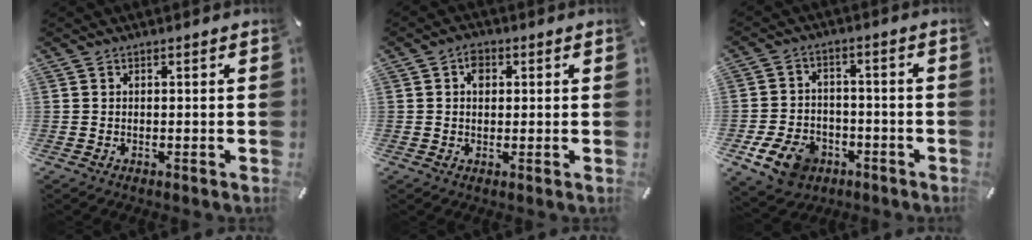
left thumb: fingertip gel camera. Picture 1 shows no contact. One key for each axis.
{"total": 3.4, "fx": 0.8, "fy": 2.7, "fz": 2.0, "tx": -0.027, "ty": 0.003, "tz": 0.008}
{"total": 10.2, "fx": -5.2, "fy": 7.3, "fz": 4.9, "tx": -0.100, "ty": 0.033, "tz": -0.093}